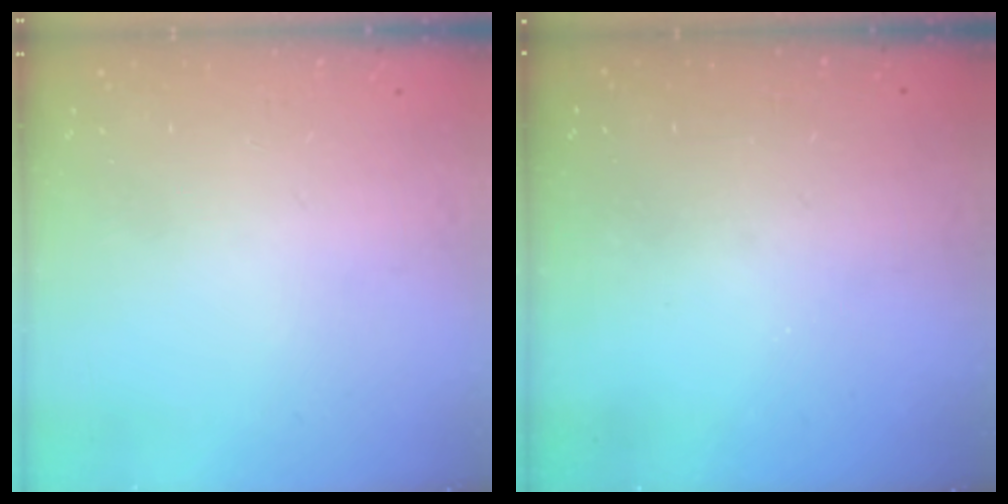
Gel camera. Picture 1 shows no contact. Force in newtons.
{"total": 3.0, "press": 3.0, "slide": 0.2}